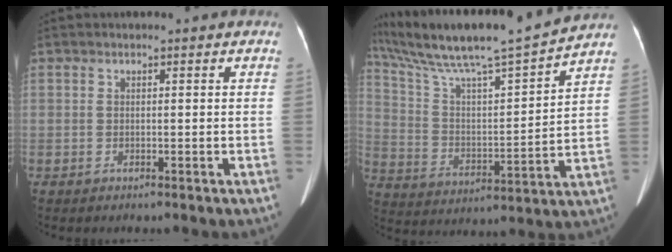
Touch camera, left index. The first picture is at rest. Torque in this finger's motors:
{"motor_torque": [0.12, -2.02, 0.28, 0.17]}